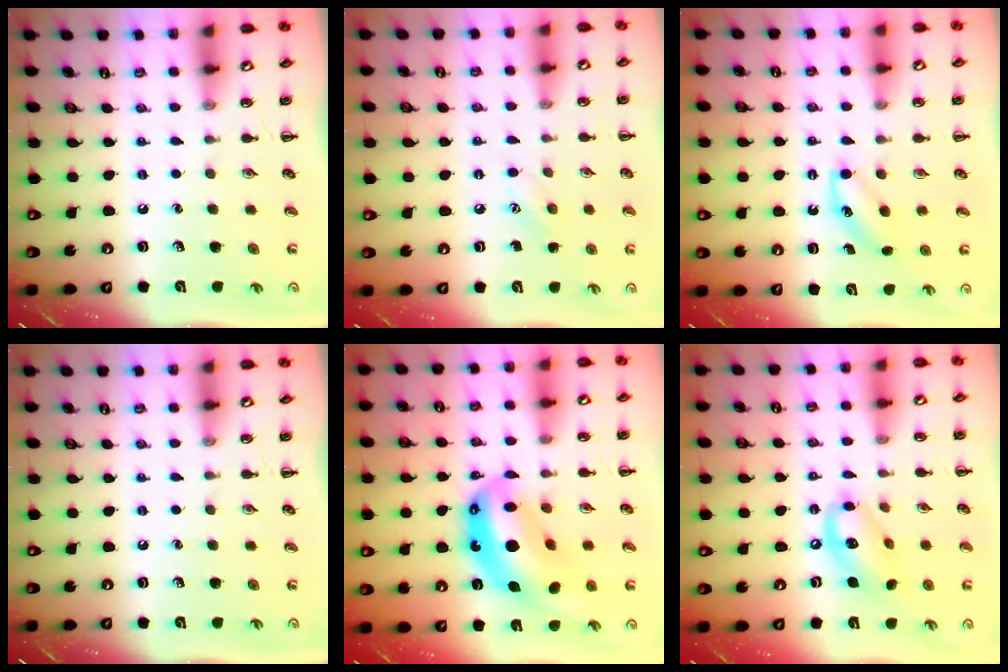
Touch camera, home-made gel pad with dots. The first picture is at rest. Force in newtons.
{"total": 5.8, "press": 5.6, "slide": 1.5}
{"total": 4.8, "press": 4.6, "slide": 1.4}
{"total": 0.0}
{"total": 15.6, "press": 15.0, "slide": 4.4}
{"total": 13.4, "press": 13.1, "slide": 2.8}